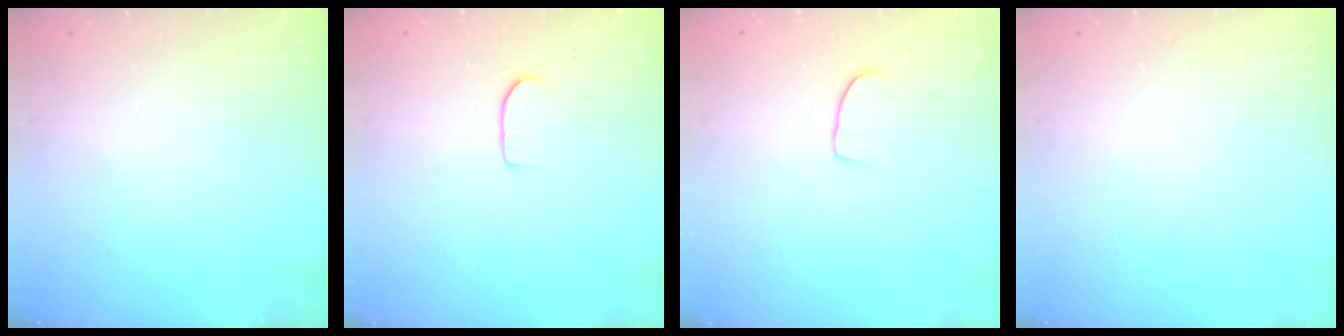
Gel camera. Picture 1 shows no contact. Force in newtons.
{"total": 5.5, "press": 5.5, "slide": 0.6}
{"total": 6.1, "press": 6.1, "slide": 0.4}
{"total": 0.0}